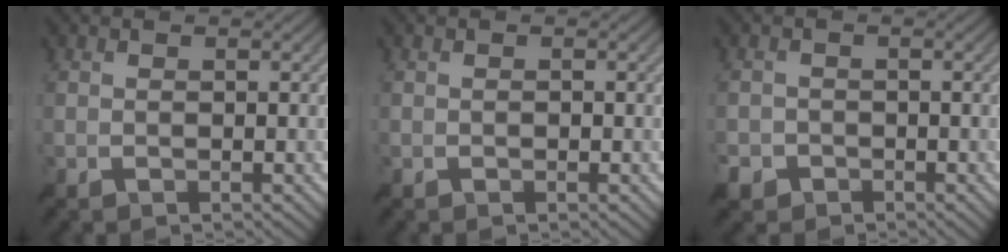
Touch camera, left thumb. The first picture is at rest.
{"total": 0.0}
{"total": 2.4, "force": [-1.6, 1.7, 0.5], "torque": [-0.015, -0.006, -0.038]}